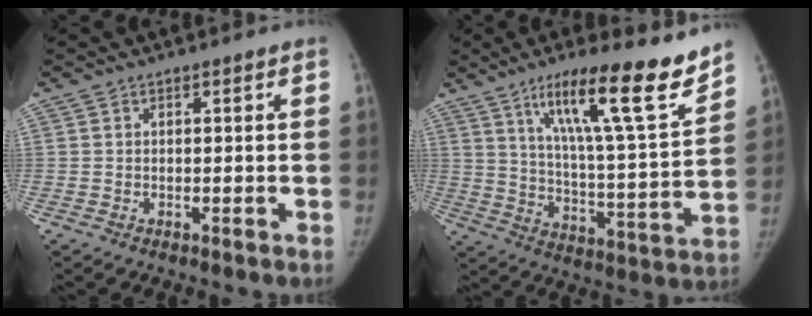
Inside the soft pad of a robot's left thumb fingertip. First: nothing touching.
{"total": 20.4, "force": [13.8, 2.6, 14.9], "torque": [-0.208, -0.070, 0.225]}